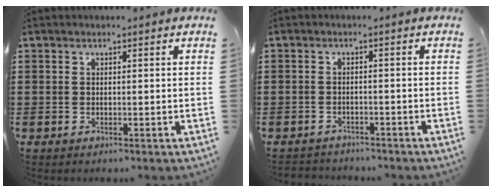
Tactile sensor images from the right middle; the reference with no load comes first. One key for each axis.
{"total": 2.0, "fx": -1.9, "fy": 0.6, "fz": -0.4, "tx": 0.000, "ty": 0.002, "tz": -0.044}